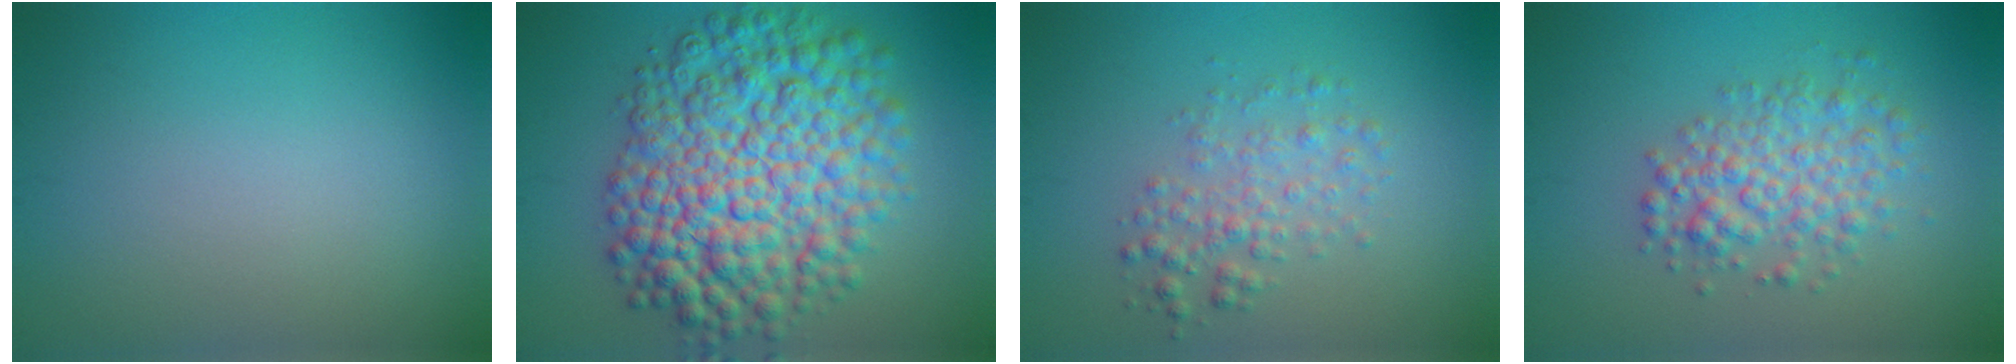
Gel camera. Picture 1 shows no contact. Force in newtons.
{"total": 12.0, "press": 11.9, "slide": 0.2}
{"total": 2.6, "press": 2.6, "slide": 0.1}
{"total": 4.0, "press": 4.0, "slide": 0.1}